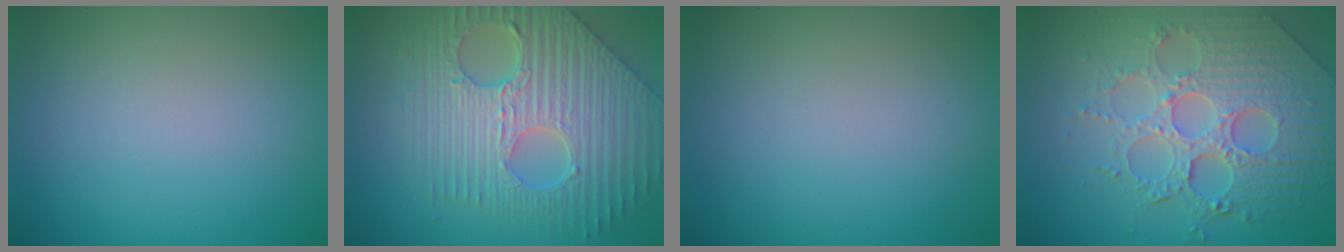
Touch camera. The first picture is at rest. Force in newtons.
{"total": 7.7, "press": 6.4, "slide": 4.3}
{"total": 0.0}
{"total": 8.2, "press": 5.9, "slide": 5.6}